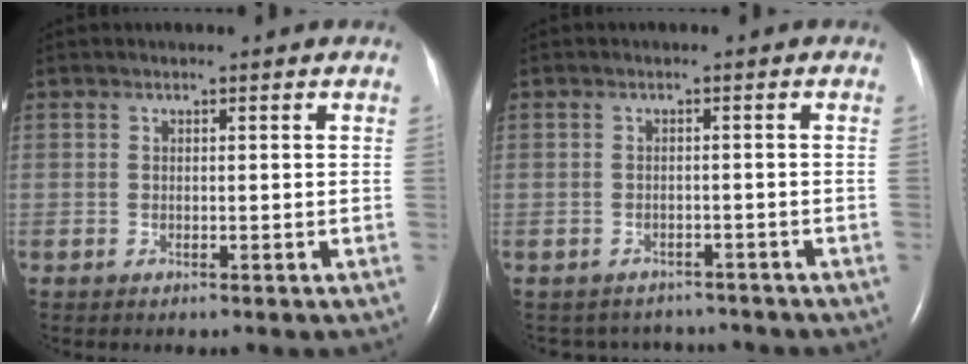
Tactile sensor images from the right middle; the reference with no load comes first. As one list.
[{"total": 5.2, "force": [-5.0, 1.6, -0.2], "torque": [0.002, 0.011, -0.060]}]